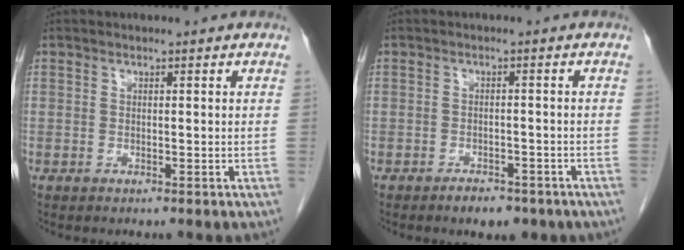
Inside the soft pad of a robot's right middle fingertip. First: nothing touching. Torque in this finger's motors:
{"motor_torque": [0.35, -0.24, 0.01, 0.02]}